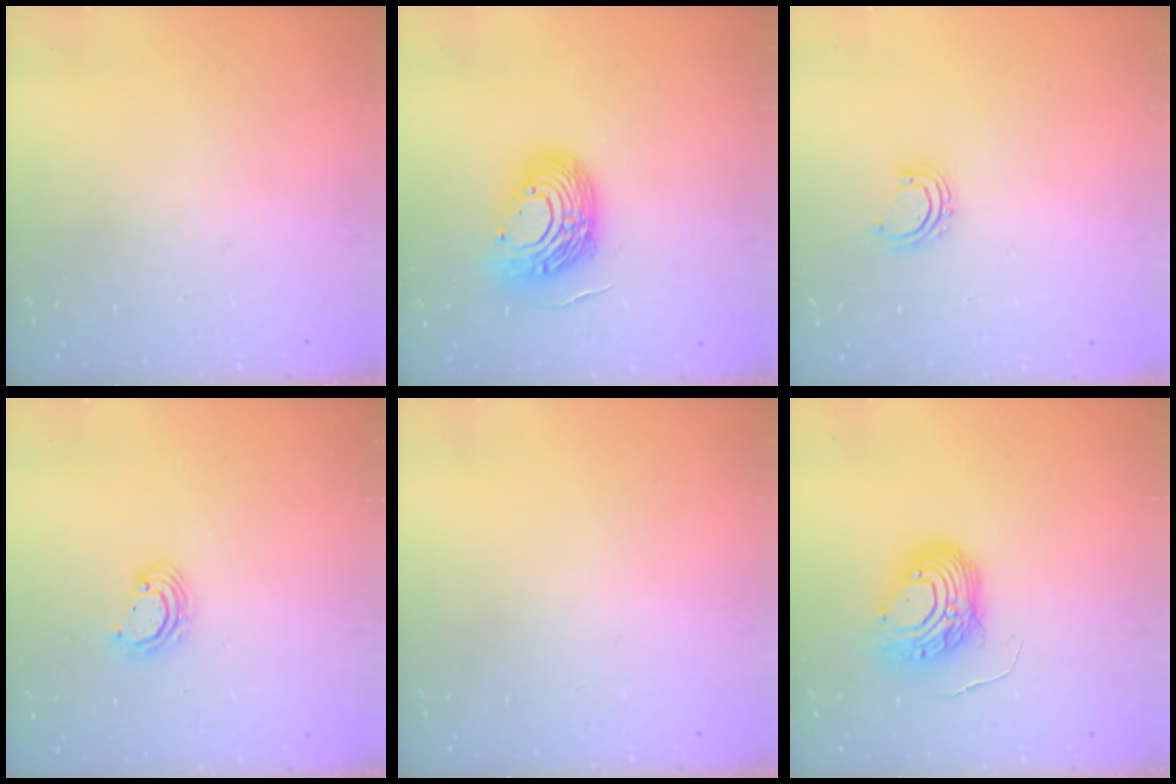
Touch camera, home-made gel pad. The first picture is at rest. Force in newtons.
{"total": 13.1, "press": 12.9, "slide": 2.2}
{"total": 3.9, "press": 3.9, "slide": 0.2}
{"total": 4.3, "press": 4.3, "slide": 0.2}
{"total": 0.0}
{"total": 9.8, "press": 9.7, "slide": 1.0}